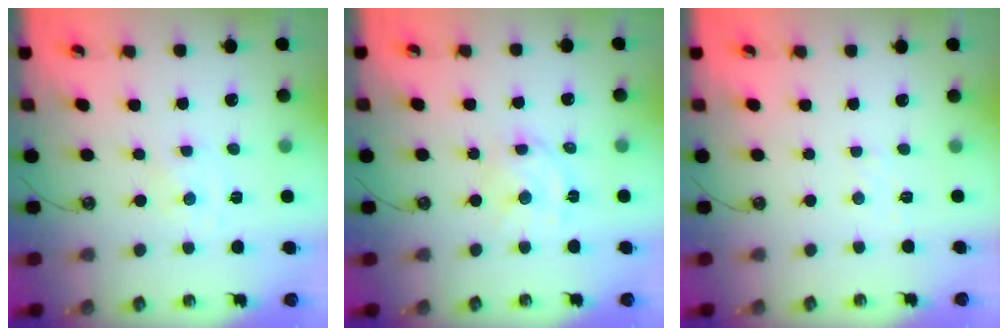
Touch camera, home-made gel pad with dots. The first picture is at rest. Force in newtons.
{"total": 8.2, "press": 8.1, "slide": 1.2}
{"total": 2.5, "press": 2.5, "slide": 0.4}